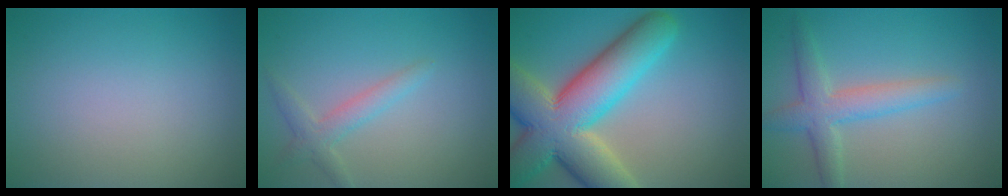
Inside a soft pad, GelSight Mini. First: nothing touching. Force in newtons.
{"total": 2.2, "press": 2.2, "slide": 0.1}
{"total": 12.8, "press": 12.8, "slide": 0.8}
{"total": 3.7, "press": 3.7, "slide": 0.1}